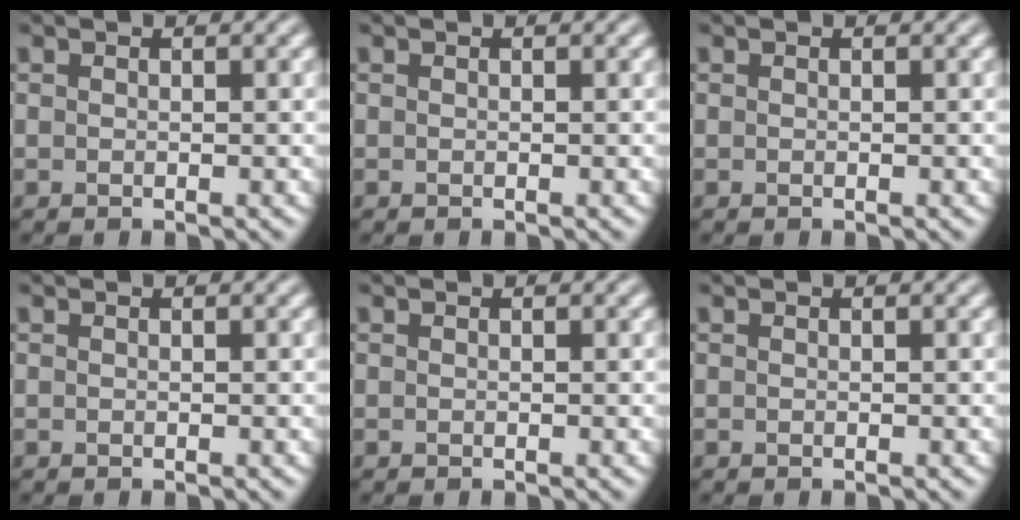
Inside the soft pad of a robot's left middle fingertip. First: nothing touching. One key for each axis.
{"total": 0.0}
{"total": 0.0}
{"total": 0.0}
{"total": 0.0}
{"total": 0.0}